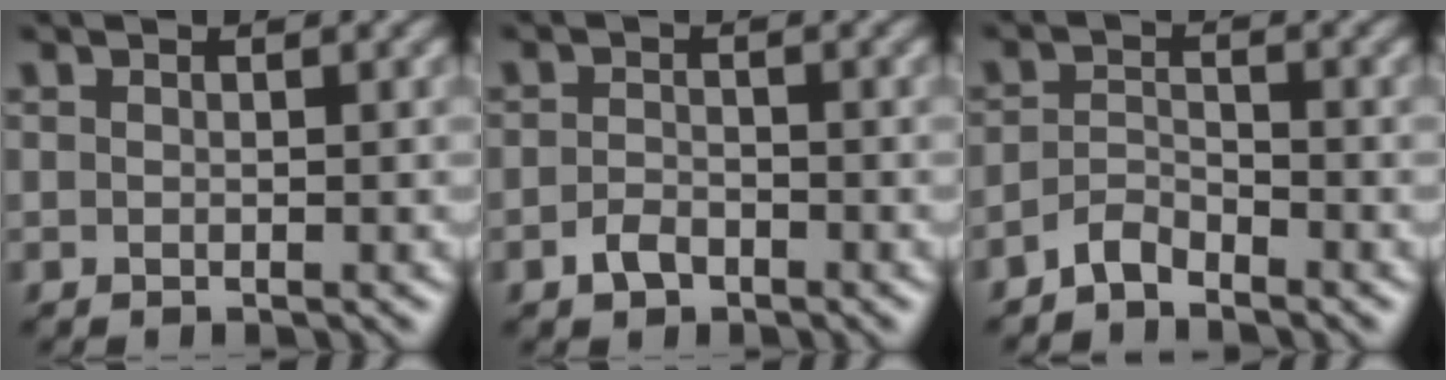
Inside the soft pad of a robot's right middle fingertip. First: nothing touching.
{"total": 1.7, "force": [-1.1, 1.0, 0.9], "torque": [-0.016, 0.003, -0.023]}
{"total": 2.0, "force": [-1.8, 0.6, 0.7], "torque": [-0.013, 0.009, -0.039]}